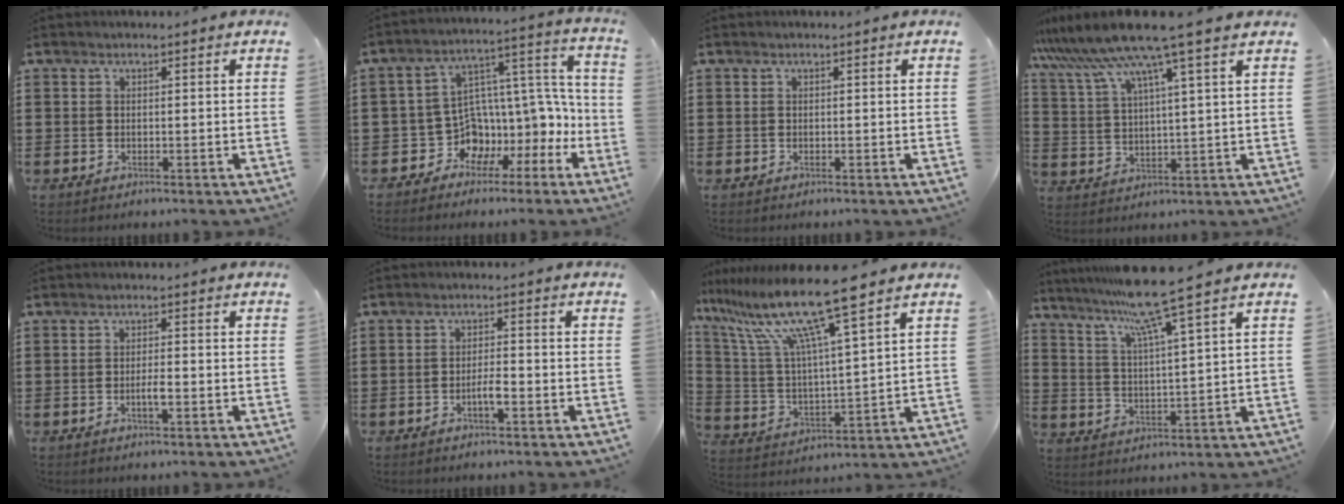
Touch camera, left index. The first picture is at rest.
{"total": 6.5, "force": [-1.3, 5.3, 3.5], "torque": [-0.088, -0.038, -0.022]}
{"total": 0.0}
{"total": 10.4, "force": [7.9, -0.3, 6.8], "torque": [-0.158, -0.036, 0.132]}
{"total": 2.1, "force": [-0.8, 0.4, 2.0], "torque": [-0.036, 0.002, -0.015]}
{"total": 2.8, "force": [-1.3, 0.6, 2.4], "torque": [-0.044, 0.004, -0.024]}
{"total": 12.7, "force": [9.7, 0.2, 8.1], "torque": [-0.194, -0.059, 0.159]}
{"total": 9.8, "force": [7.7, -1.5, 5.9], "torque": [-0.139, -0.036, 0.127]}